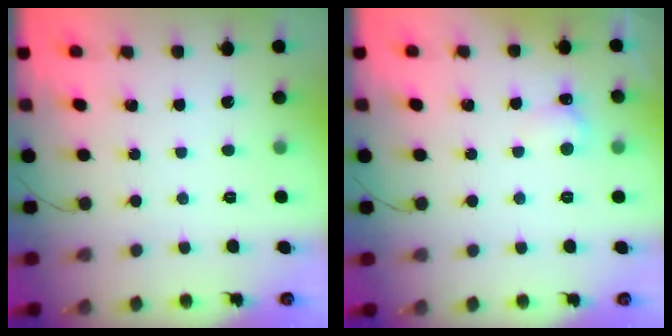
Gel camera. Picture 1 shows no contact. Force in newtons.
{"total": 5.7, "press": 5.5, "slide": 1.7}